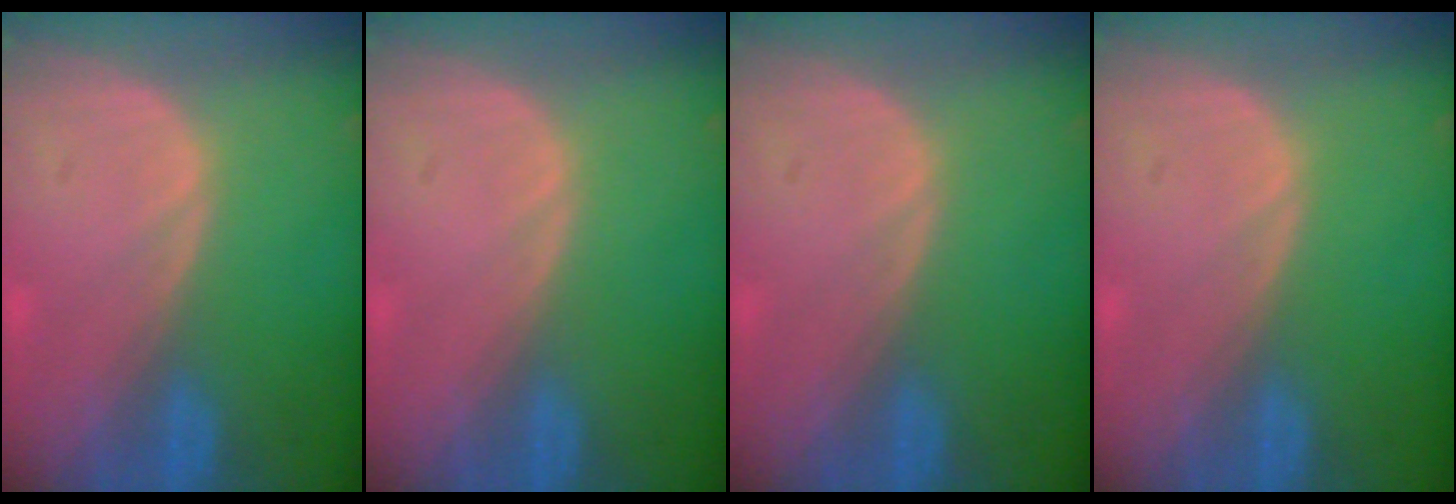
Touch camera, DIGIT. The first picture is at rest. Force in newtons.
{"total": 0.0}
{"total": 0.0}
{"total": 0.0}